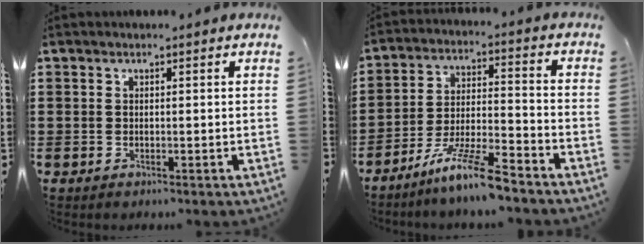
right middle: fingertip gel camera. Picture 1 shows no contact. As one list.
[{"total": 9.6, "force": [-7.6, 0.6, 5.8], "torque": [-0.113, 0.003, -0.144]}]